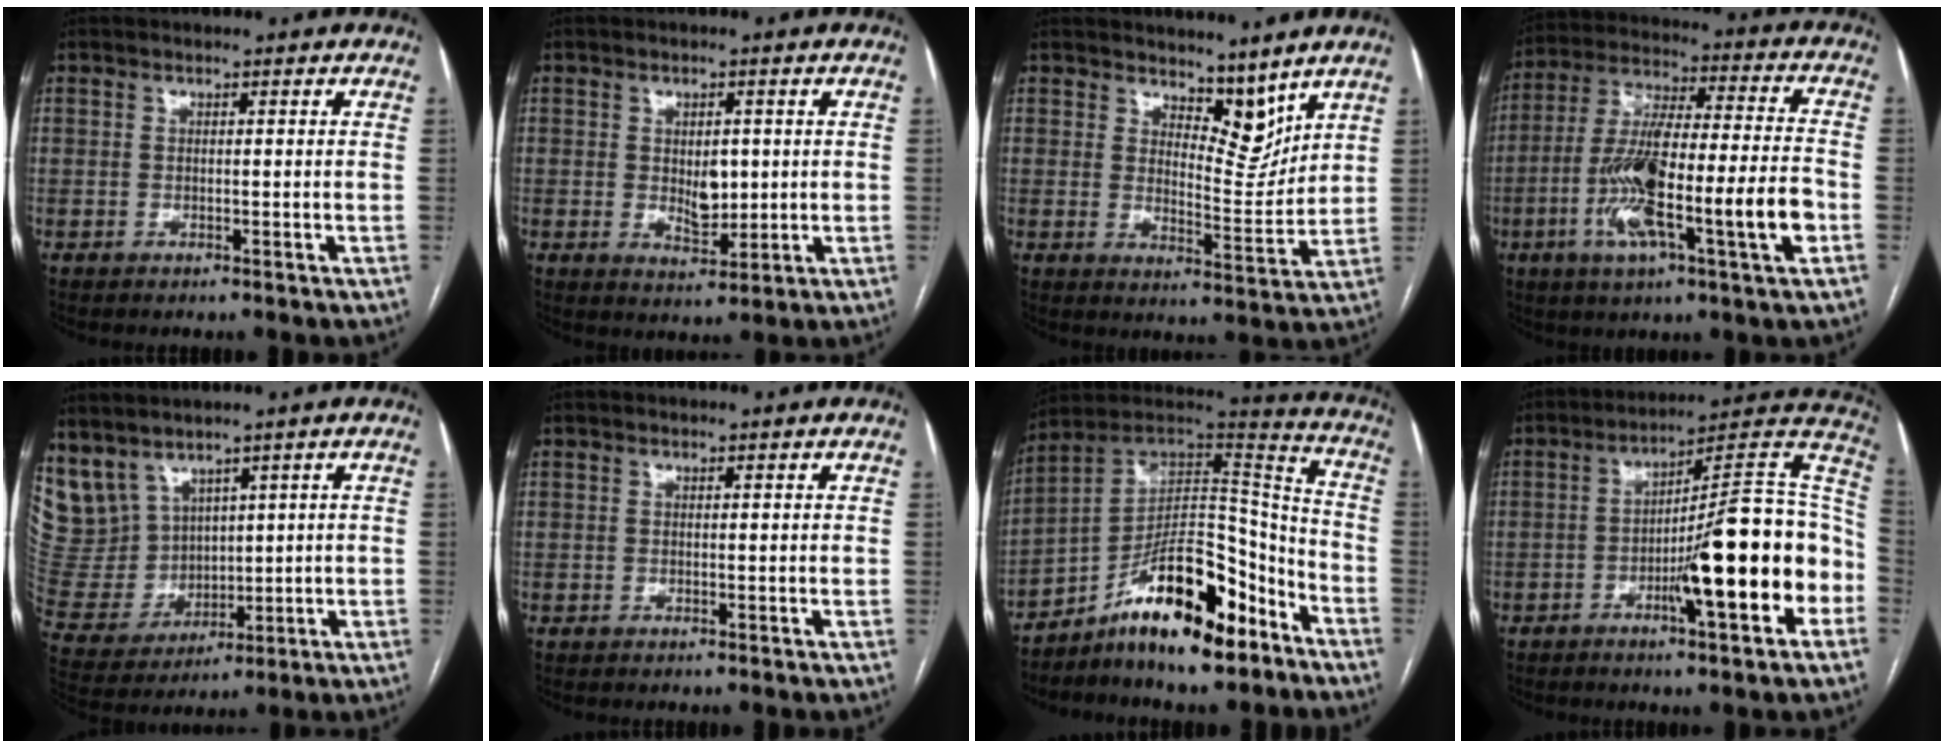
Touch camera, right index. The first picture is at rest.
{"total": 4.6, "force": [0.3, 2.5, 3.9], "torque": [-0.061, -0.005, 0.014]}
{"total": 6.4, "force": [5.2, 2.4, 2.9], "torque": [-0.036, -0.011, 0.091]}
{"total": 19.0, "force": [-5.7, 1.6, 18.0], "torque": [-0.319, -0.002, -0.096]}
{"total": 10.4, "force": [6.7, 7.4, 3.0], "torque": [-0.091, 0.027, 0.170]}
{"total": 0.0}
{"total": 17.7, "force": [-11.0, 5.1, 12.9], "torque": [-0.214, 0.038, -0.183]}
{"total": 19.5, "force": [-5.4, 2.2, 18.6], "torque": [-0.228, 0.022, -0.078]}